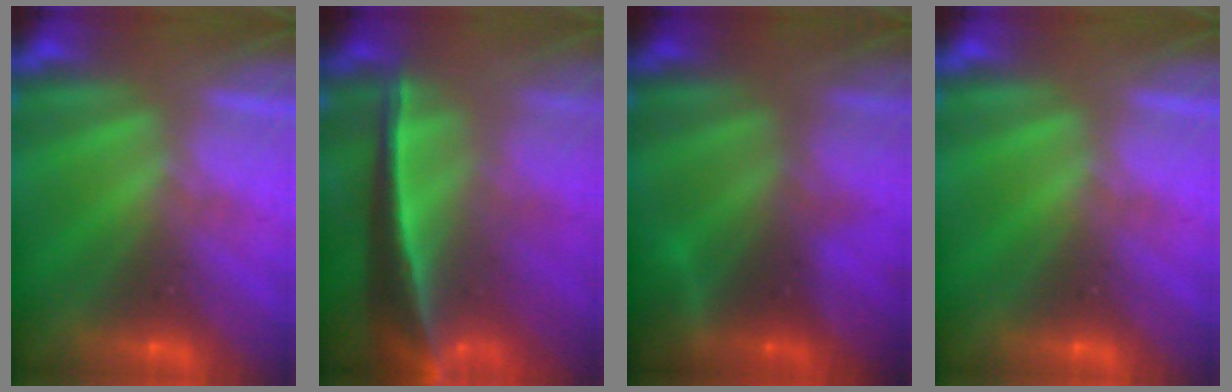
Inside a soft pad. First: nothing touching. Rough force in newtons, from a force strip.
{"total": 7.7}
{"total": 7.6}
{"total": 0.0}